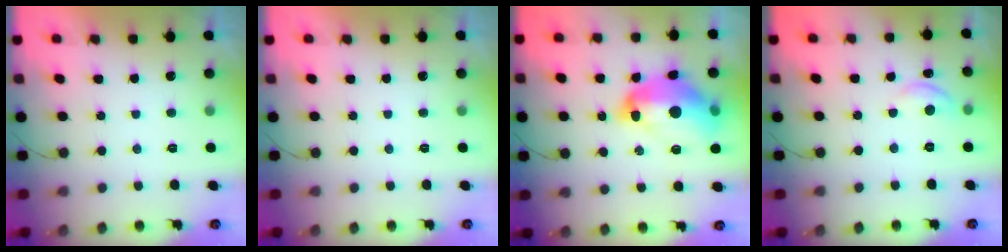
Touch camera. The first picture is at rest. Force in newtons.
{"total": 0.0}
{"total": 17.3, "press": 17.2, "slide": 1.8}
{"total": 6.2, "press": 6.2, "slide": 0.6}